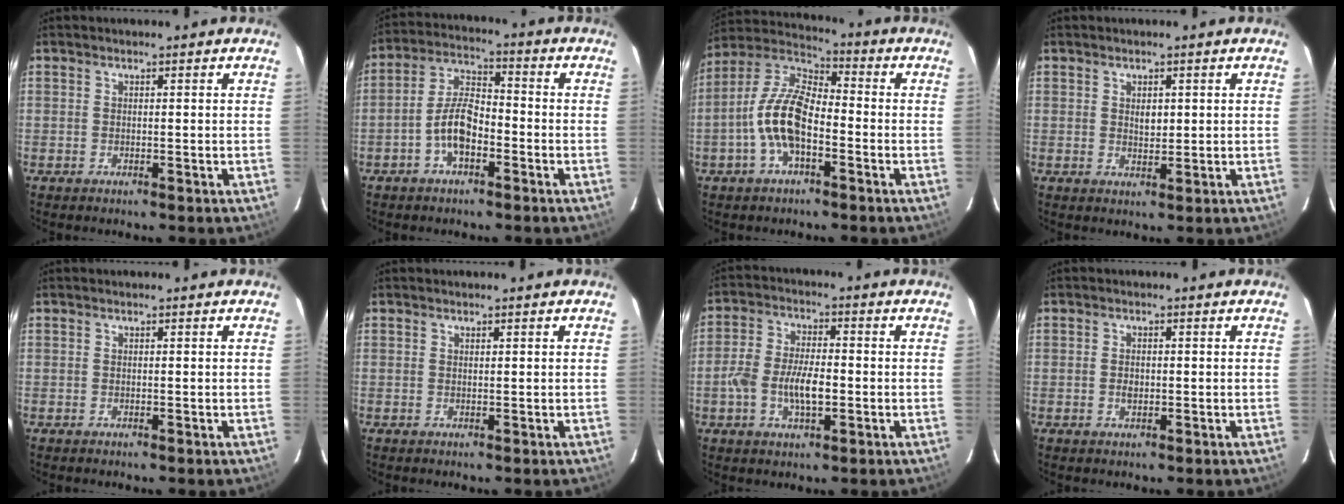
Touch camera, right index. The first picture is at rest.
{"total": 7.9, "force": [-3.3, 3.5, 6.3], "torque": [-0.133, 0.016, -0.059]}
{"total": 12.1, "force": [-3.6, 5.4, 10.3], "torque": [-0.219, 0.013, -0.071]}
{"total": 2.2, "force": [0.6, 1.4, 1.5], "torque": [-0.022, 0.002, 0.011]}
{"total": 0.0}
{"total": 0.0}
{"total": 8.5, "force": [-2.1, 3.8, 7.3], "torque": [-0.149, 0.004, -0.039]}
{"total": 1.8, "force": [-0.3, 1.3, 1.3], "torque": [-0.024, 0.002, -0.005]}